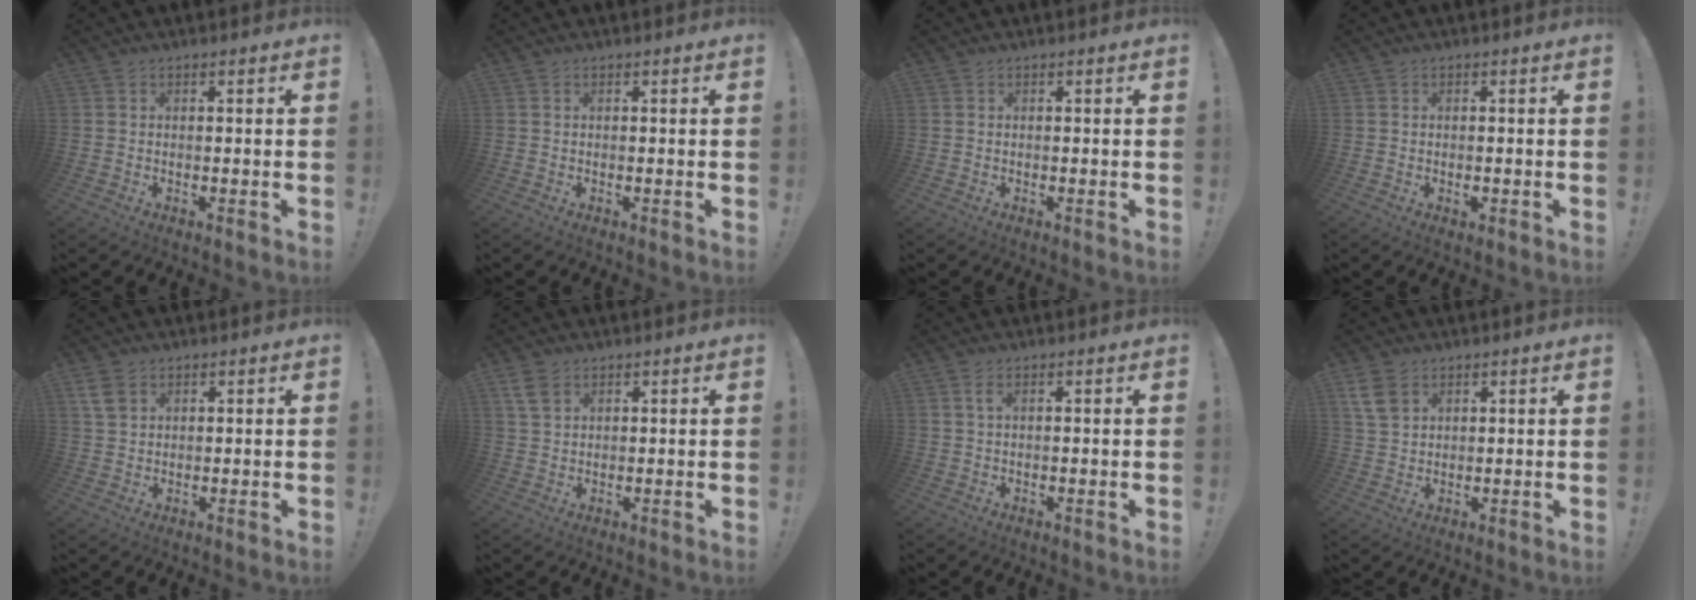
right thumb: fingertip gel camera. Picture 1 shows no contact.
{"total": 0.0}
{"total": 0.0}
{"total": 0.6, "force": [-0.3, 0.3, 0.4], "torque": [-0.005, 0.001, -0.004]}
{"total": 4.7, "force": [2.7, 2.9, 2.5], "torque": [-0.038, -0.007, 0.052]}
{"total": 4.4, "force": [2.8, 2.5, 2.4], "torque": [-0.044, -0.006, 0.054]}
{"total": 2.0, "force": [0.7, 0.5, 1.8], "torque": [-0.037, 0.003, 0.013]}
{"total": 6.9, "force": [3.7, 4.4, 3.7], "torque": [-0.069, -0.009, 0.074]}